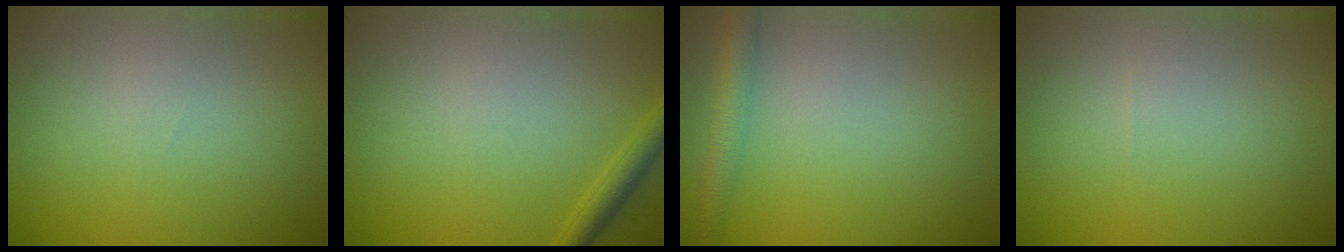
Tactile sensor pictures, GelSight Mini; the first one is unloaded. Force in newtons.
{"total": 1.8, "press": 1.8, "slide": 0.1}
{"total": 2.6, "press": 2.6, "slide": 0.1}
{"total": 0.0}